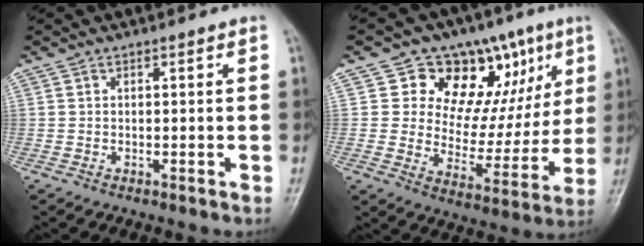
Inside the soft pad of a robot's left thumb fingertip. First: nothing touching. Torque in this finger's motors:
{"motor_torque": [0.24, 0.37, 0.14, 0.21, 0.07]}